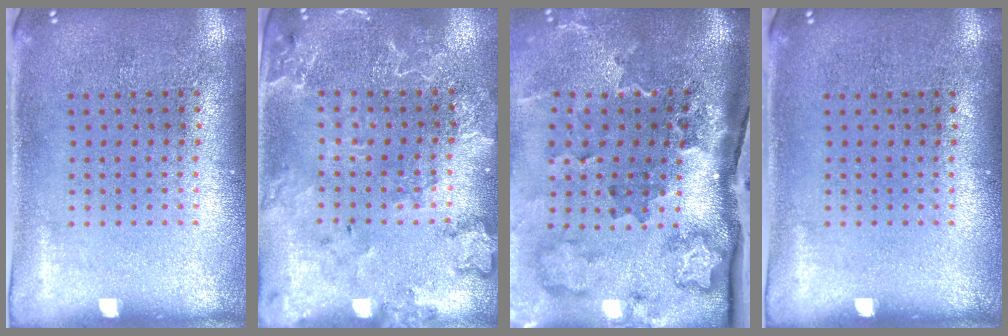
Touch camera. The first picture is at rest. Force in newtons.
{"total": 2.2, "press": 2.1, "slide": 0.5}
{"total": 3.8, "press": 2.5, "slide": 2.8}
{"total": 0.0}